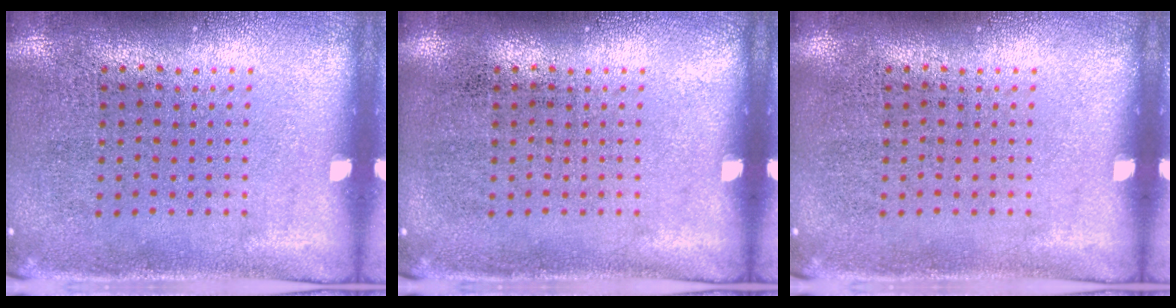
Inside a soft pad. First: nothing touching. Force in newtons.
{"total": 0.0}
{"total": 0.0}